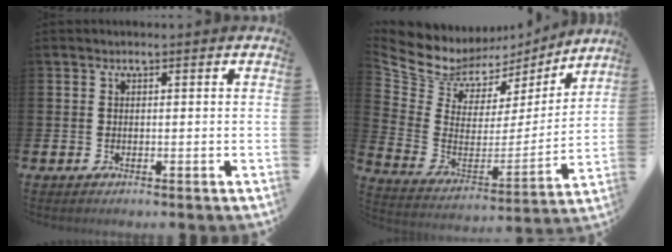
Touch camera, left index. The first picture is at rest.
{"total": 8.5, "force": [7.2, 4.3, 1.3], "torque": [-0.074, -0.052, 0.126]}